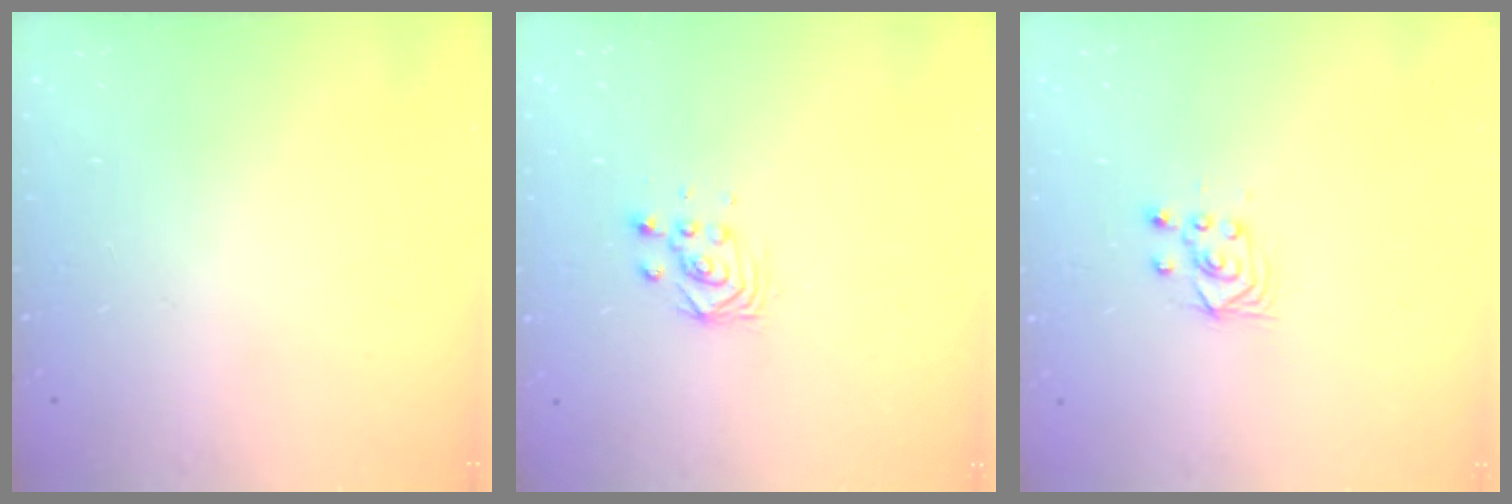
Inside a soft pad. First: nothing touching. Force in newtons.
{"total": 3.0, "press": 2.9, "slide": 0.3}
{"total": 3.5, "press": 3.2, "slide": 1.3}